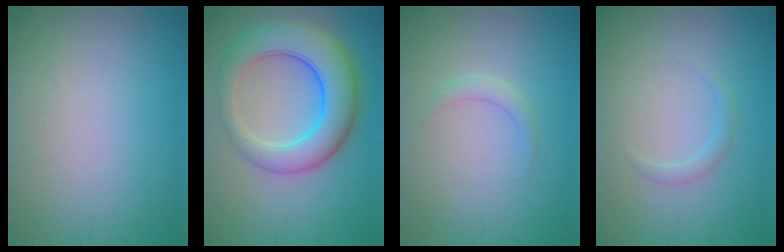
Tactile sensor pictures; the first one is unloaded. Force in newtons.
{"total": 8.2, "press": 8.2, "slide": 0.1}
{"total": 1.2, "press": 1.2, "slide": 0.1}
{"total": 1.1, "press": 1.1, "slide": 0.1}